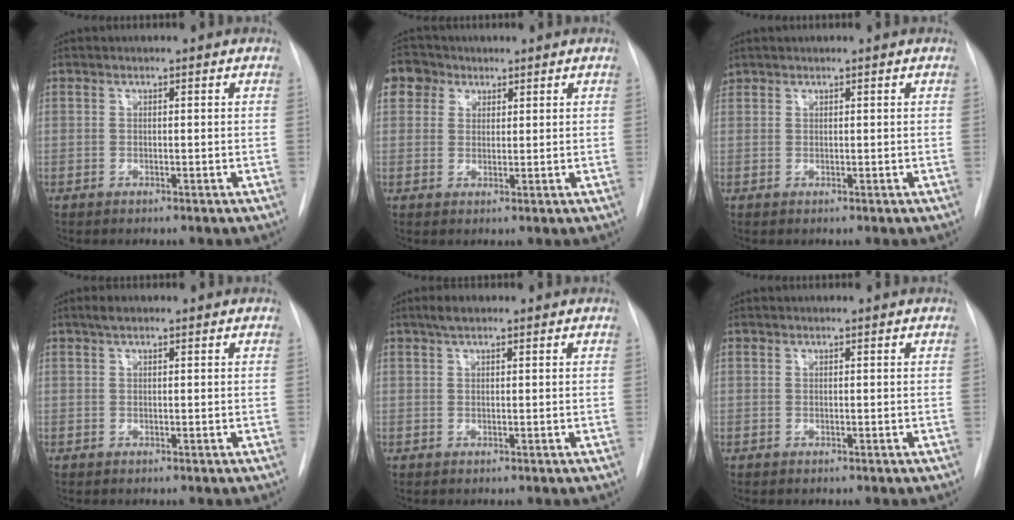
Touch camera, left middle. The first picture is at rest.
{"total": 4.5, "force": [2.3, 3.7, 0.8], "torque": [-0.017, 0.016, 0.042]}
{"total": 0.9, "force": [0.7, 0.4, 0.0], "torque": [-0.003, 0.015, 0.016]}
{"total": 1.3, "force": [0.9, 0.4, 0.8], "torque": [-0.017, 0.012, 0.015]}
{"total": 1.9, "force": [1.3, 0.6, 1.3], "torque": [-0.026, 0.010, 0.023]}
{"total": 0.0}